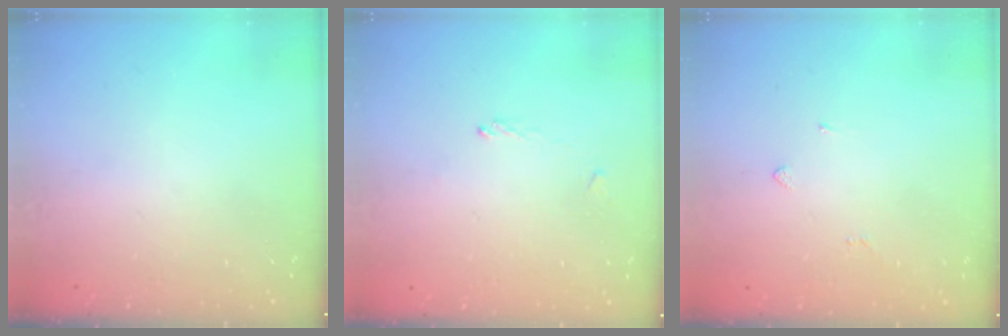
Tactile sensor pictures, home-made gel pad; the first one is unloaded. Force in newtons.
{"total": 1.1, "press": 1.0, "slide": 0.5}
{"total": 1.9, "press": 1.8, "slide": 0.6}